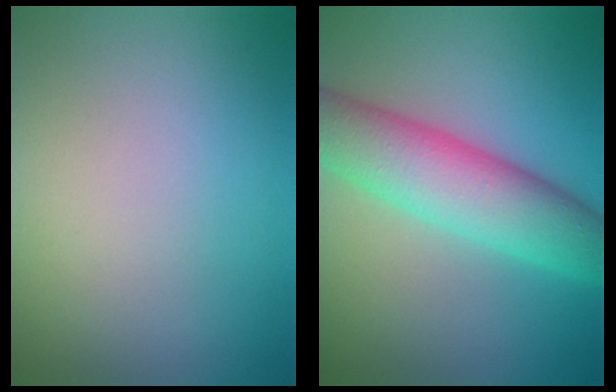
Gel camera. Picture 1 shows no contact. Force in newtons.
{"total": 7.5, "press": 7.5, "slide": 0.0}